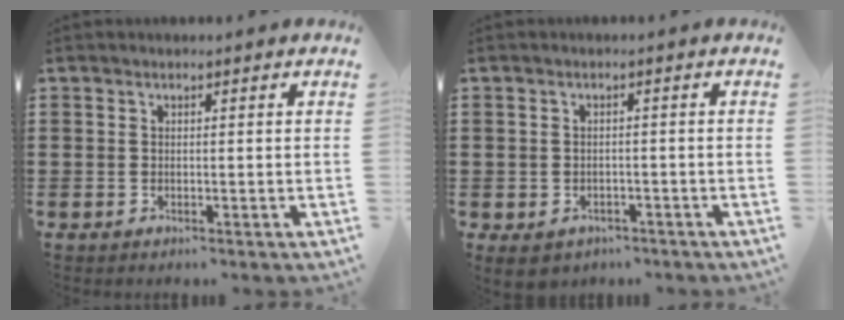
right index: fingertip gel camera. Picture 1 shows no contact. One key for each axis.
{"total": 2.2, "fx": -2.0, "fy": 1.0, "fz": 0.3, "tx": -0.019, "ty": 0.002, "tz": -0.045}